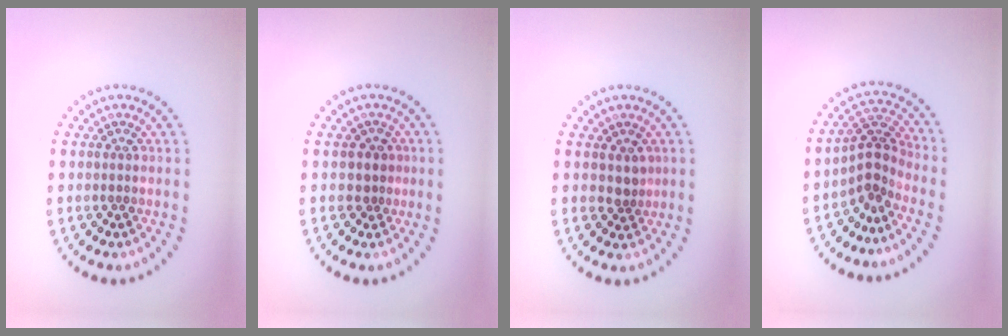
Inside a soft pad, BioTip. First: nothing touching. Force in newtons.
{"total": 1.1, "press": 0.9, "slide": 0.7}
{"total": 1.4, "press": 1.1, "slide": 0.9}
{"total": 3.0, "press": 1.9, "slide": 2.3}